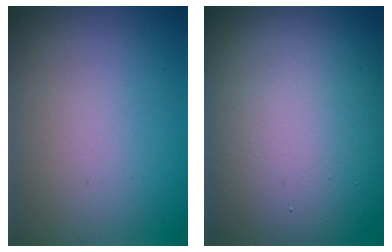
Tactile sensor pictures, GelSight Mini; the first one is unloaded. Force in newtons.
{"total": 17.4, "press": 17.3, "slide": 1.0}